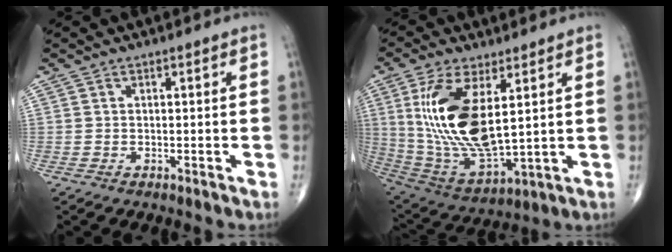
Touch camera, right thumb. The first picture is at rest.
{"total": 18.8, "force": [4.3, 8.0, 16.5], "torque": [-0.330, -0.027, 0.097]}